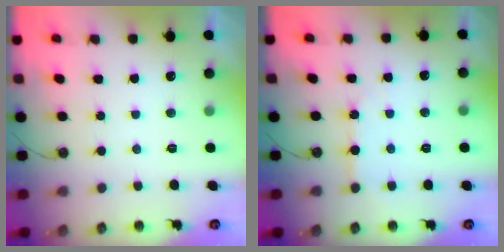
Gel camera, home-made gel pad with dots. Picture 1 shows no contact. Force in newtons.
{"total": 4.5, "press": 4.4, "slide": 0.6}